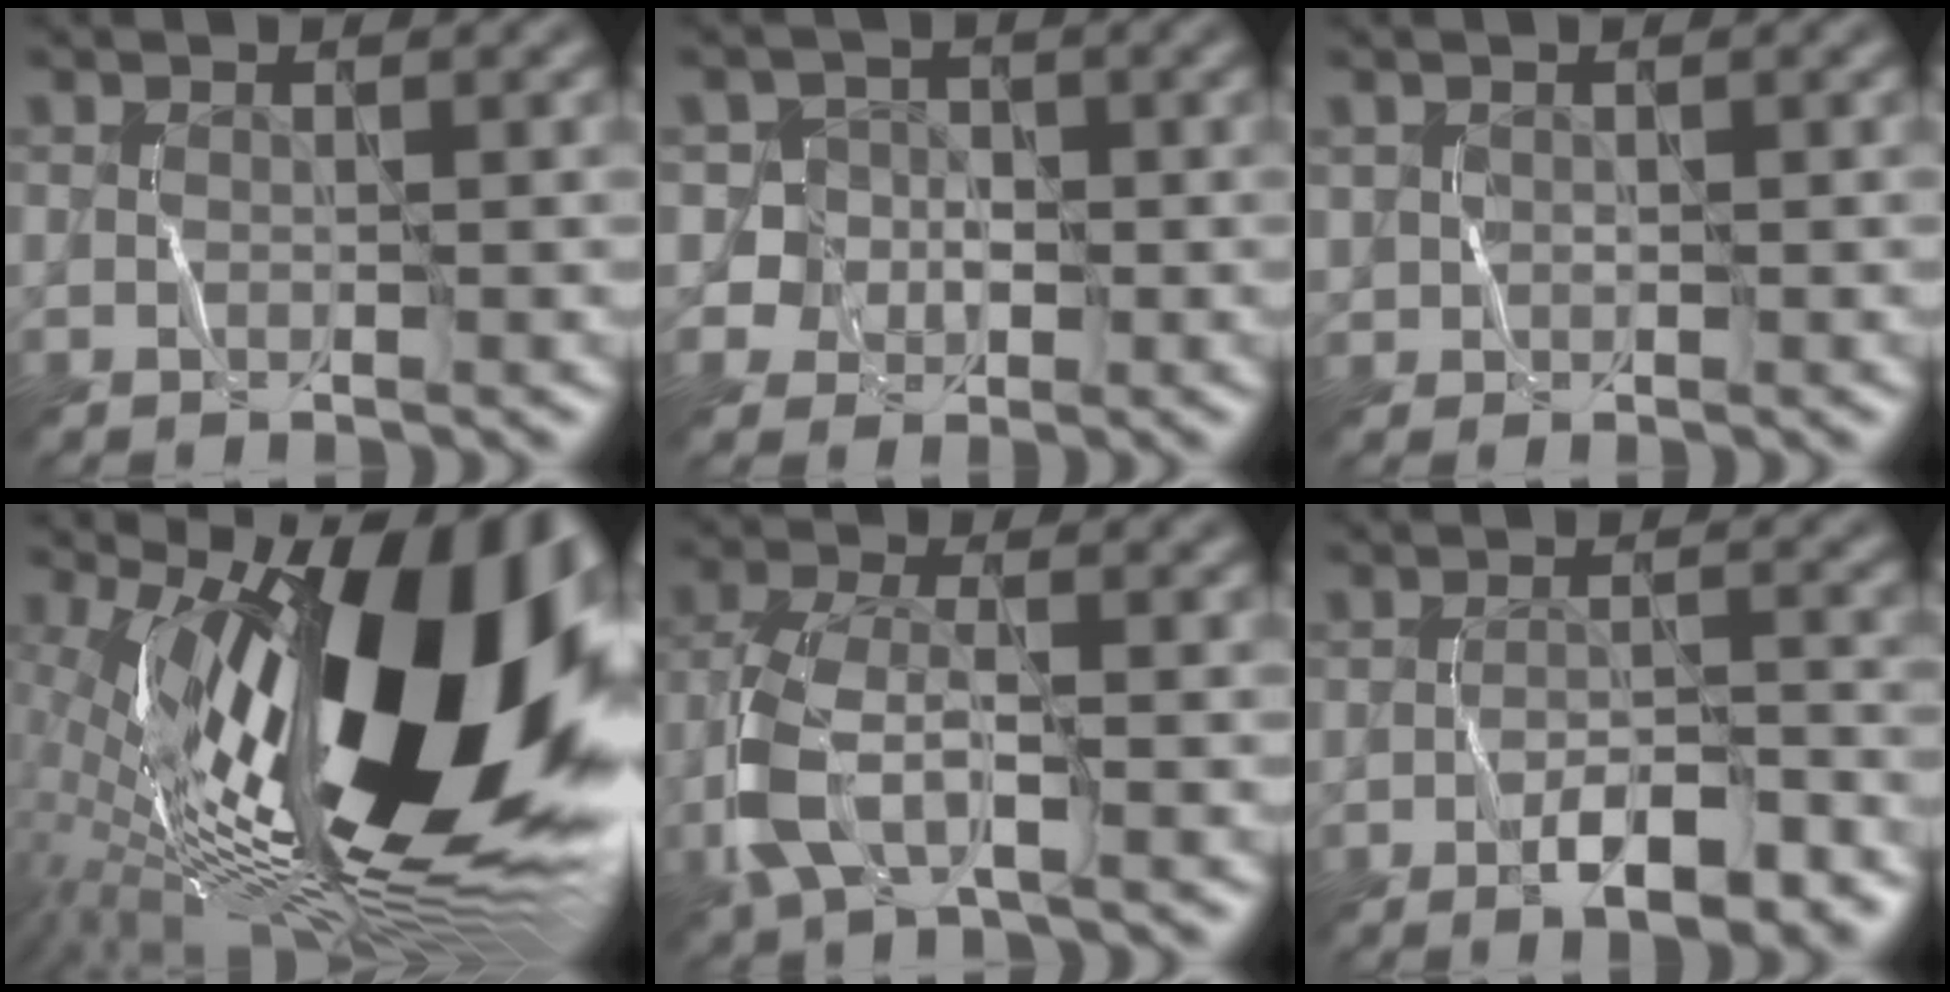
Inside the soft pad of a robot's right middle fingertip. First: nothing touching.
{"total": 3.0, "force": [-0.5, 2.9, -0.2], "torque": [0.024, 0.017, -0.026]}
{"total": 0.9, "force": [0.4, 0.4, -0.7], "torque": [0.017, 0.001, 0.009]}
{"total": 20.3, "force": [3.2, 8.9, 18.0], "torque": [-0.287, 0.012, 0.048]}
{"total": 4.9, "force": [-2.1, 2.2, 3.9], "torque": [-0.097, 0.003, -0.047]}
{"total": 4.0, "force": [-2.7, 1.1, 2.8], "torque": [-0.040, 0.010, -0.040]}